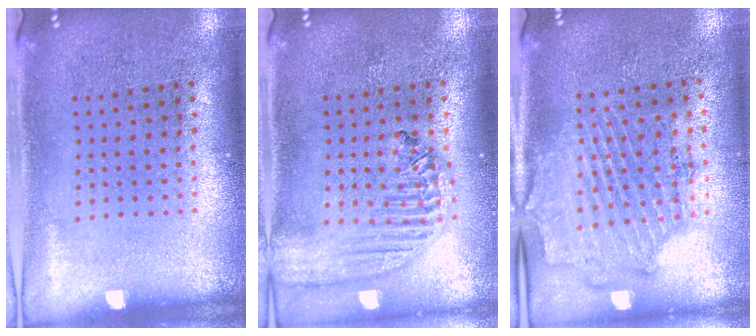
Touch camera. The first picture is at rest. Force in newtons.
{"total": 2.1, "press": 1.9, "slide": 1.0}
{"total": 1.8, "press": 1.7, "slide": 0.7}